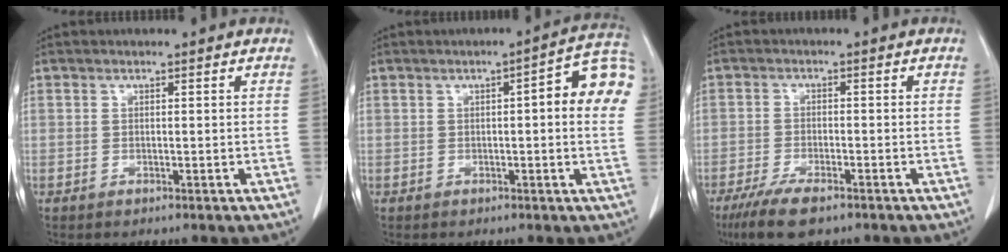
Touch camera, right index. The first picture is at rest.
{"total": 8.7, "force": [1.5, 1.5, 8.5], "torque": [-0.100, 0.025, 0.008]}
{"total": 7.5, "force": [-5.3, 2.1, 4.9], "torque": [-0.089, -0.015, -0.088]}